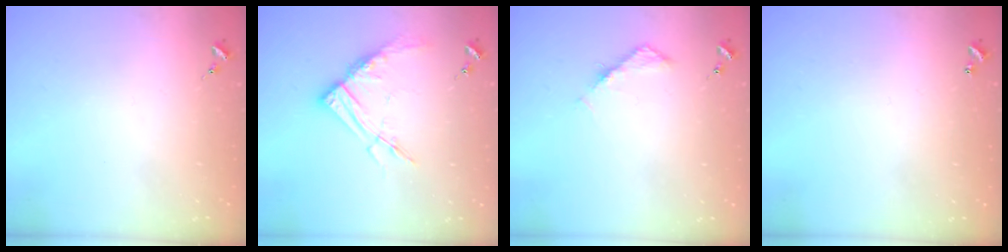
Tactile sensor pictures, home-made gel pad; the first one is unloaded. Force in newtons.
{"total": 12.1, "press": 12.0, "slide": 1.2}
{"total": 4.2, "press": 4.2, "slide": 0.5}
{"total": 0.9, "press": 0.9, "slide": 0.2}